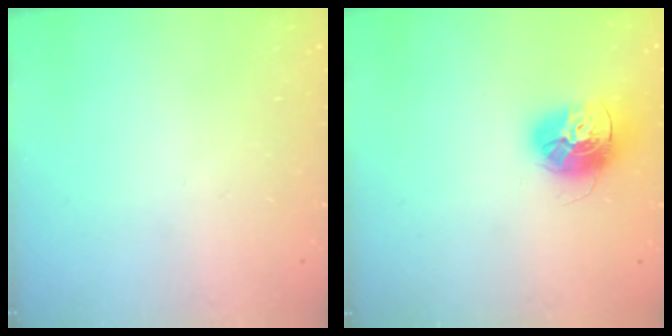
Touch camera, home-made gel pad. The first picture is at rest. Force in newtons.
{"total": 14.6, "press": 14.5, "slide": 1.3}